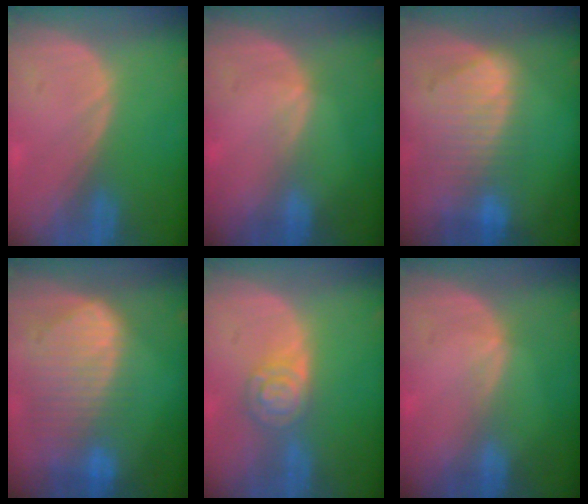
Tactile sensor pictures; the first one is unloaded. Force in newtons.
{"total": 1.2, "press": 0.7, "slide": 0.9}
{"total": 9.2, "press": 8.1, "slide": 4.5}
{"total": 10.5, "press": 9.1, "slide": 5.2}
{"total": 5.3, "press": 4.6, "slide": 2.6}
{"total": 1.2, "press": 0.7, "slide": 0.9}